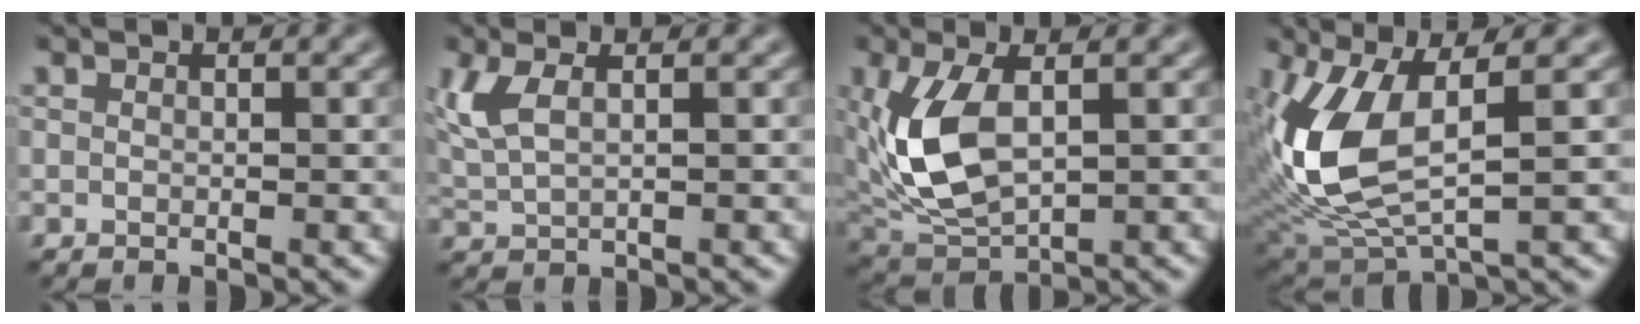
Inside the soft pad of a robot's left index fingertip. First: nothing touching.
{"total": 3.5, "force": [1.3, 1.4, 3.0], "torque": [-0.079, 0.007, 0.030]}
{"total": 7.4, "force": [0.8, 3.9, 6.2], "torque": [-0.151, 0.000, 0.021]}
{"total": 8.9, "force": [1.2, 3.9, 7.9], "torque": [-0.194, -0.005, 0.028]}